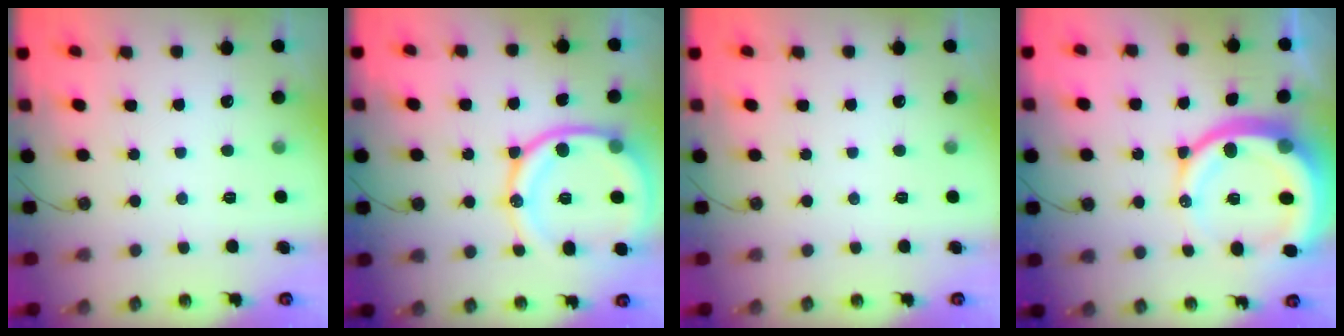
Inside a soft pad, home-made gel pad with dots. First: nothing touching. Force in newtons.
{"total": 19.7, "press": 19.6, "slide": 2.3}
{"total": 0.0}
{"total": 17.7, "press": 17.6, "slide": 2.0}